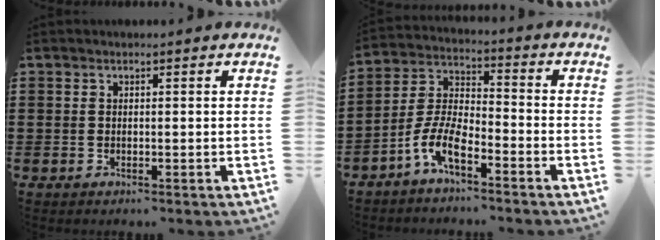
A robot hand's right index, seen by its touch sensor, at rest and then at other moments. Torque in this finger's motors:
{"motor_torque": [0.54, 0.09, 0.45, 0.16]}